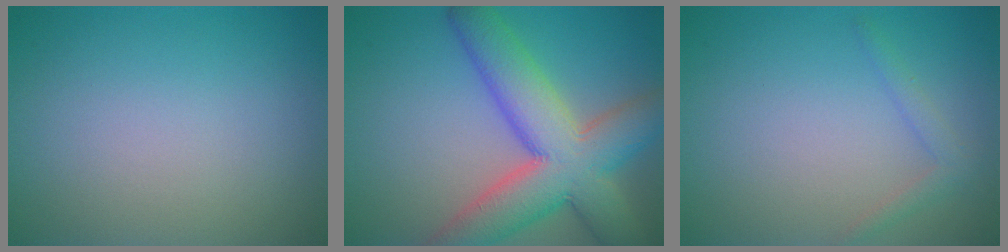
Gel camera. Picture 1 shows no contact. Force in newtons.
{"total": 10.2, "press": 10.2, "slide": 0.6}
{"total": 1.3, "press": 1.3, "slide": 0.1}